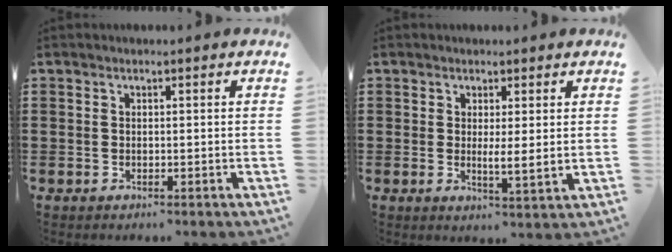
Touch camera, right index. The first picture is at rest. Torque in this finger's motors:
{"motor_torque": [1.09, 0.48, 0.12, 0.05]}